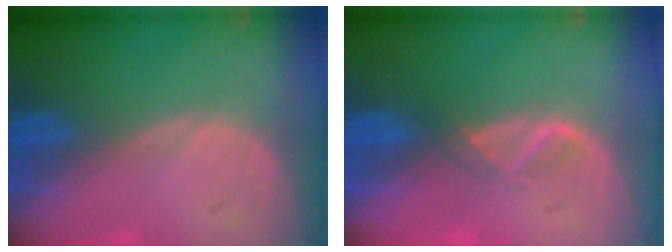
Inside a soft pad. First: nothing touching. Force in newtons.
{"total": 1.9, "press": 1.8, "slide": 0.7}